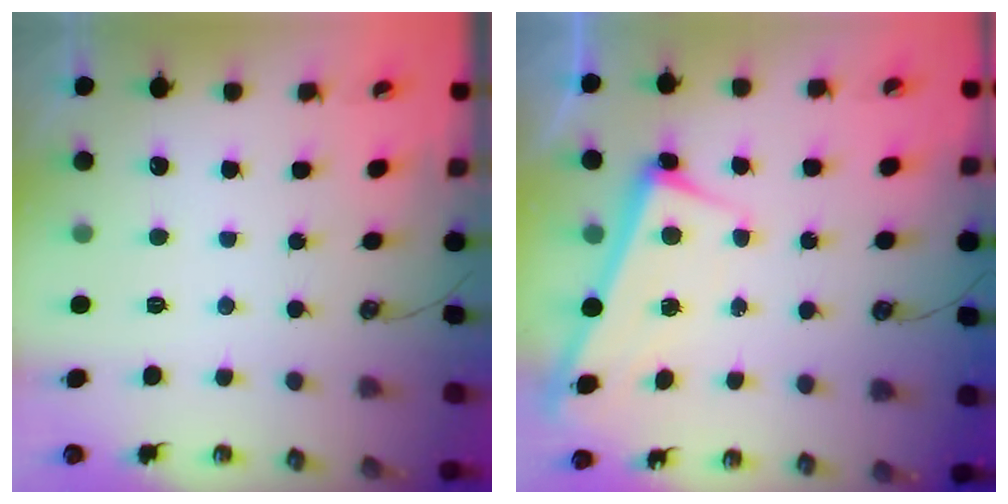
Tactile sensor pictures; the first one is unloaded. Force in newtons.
{"total": 2.9, "press": 2.9, "slide": 0.4}